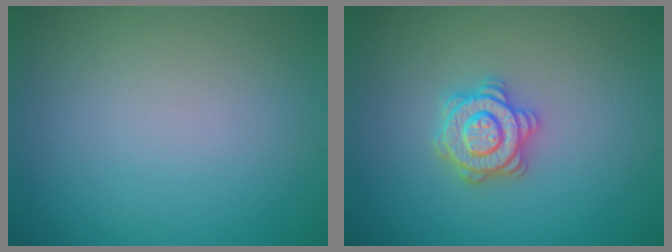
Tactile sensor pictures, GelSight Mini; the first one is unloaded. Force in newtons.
{"total": 3.1, "press": 3.0, "slide": 0.5}